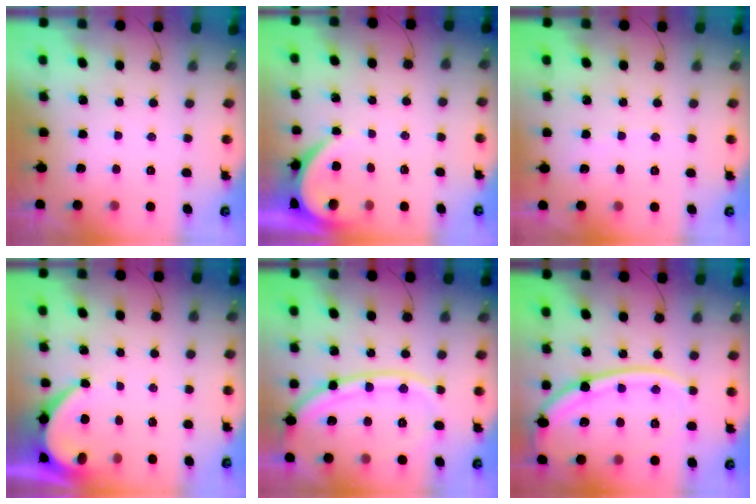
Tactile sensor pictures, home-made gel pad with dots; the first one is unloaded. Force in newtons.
{"total": 3.9, "press": 3.9, "slide": 0.7}
{"total": 3.1, "press": 3.0, "slide": 0.4}
{"total": 6.3, "press": 6.3, "slide": 0.2}
{"total": 15.3, "press": 15.2, "slide": 1.6}
{"total": 18.5, "press": 18.4, "slide": 2.0}